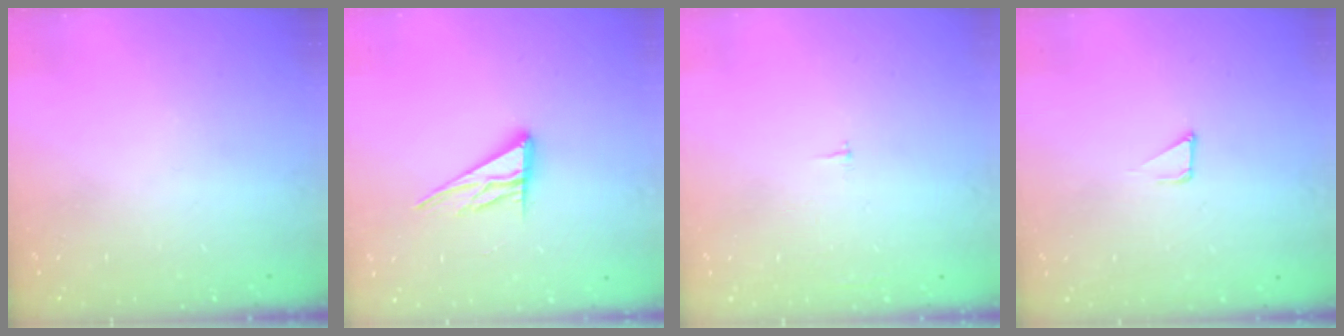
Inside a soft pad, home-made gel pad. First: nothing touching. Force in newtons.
{"total": 11.6, "press": 11.5, "slide": 1.0}
{"total": 2.1, "press": 2.1, "slide": 0.2}
{"total": 2.9, "press": 2.9, "slide": 0.3}